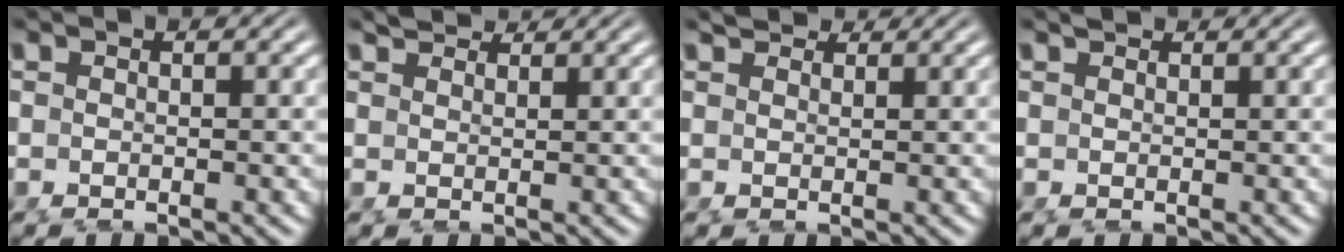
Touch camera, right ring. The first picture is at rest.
{"total": 2.9, "force": [2.9, -0.2, 0.5], "torque": [0.006, 0.006, 0.051]}
{"total": 2.7, "force": [2.6, 0.0, 0.6], "torque": [0.006, 0.006, 0.047]}
{"total": 1.1, "force": [1.1, -0.3, 0.0], "torque": [0.011, 0.001, 0.022]}